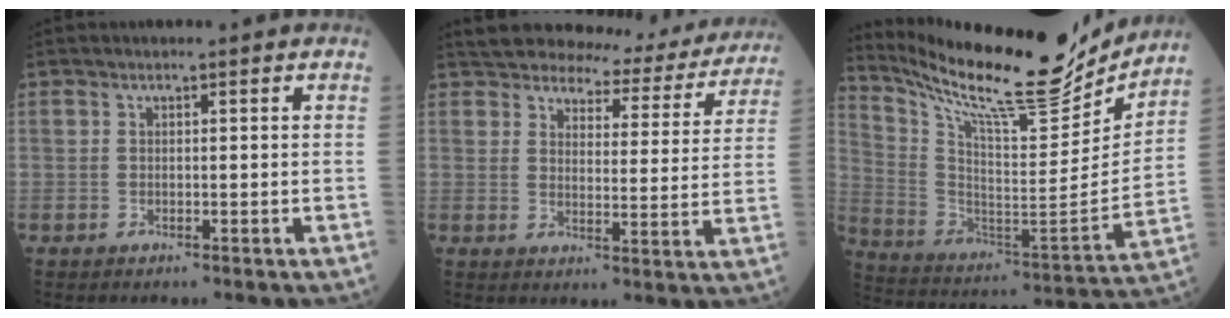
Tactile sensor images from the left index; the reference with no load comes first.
{"total": 15.7, "force": [14.8, 3.8, 3.9], "torque": [-0.034, -0.019, 0.167]}
{"total": 23.7, "force": [21.1, 2.8, 10.3], "torque": [-0.197, -0.049, 0.331]}